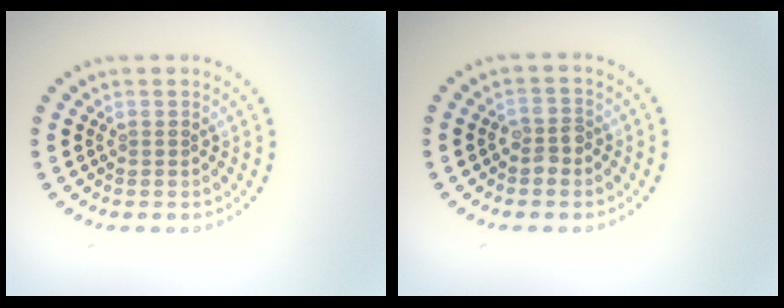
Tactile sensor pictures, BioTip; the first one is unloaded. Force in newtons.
{"total": 1.8, "press": 1.7, "slide": 0.6}